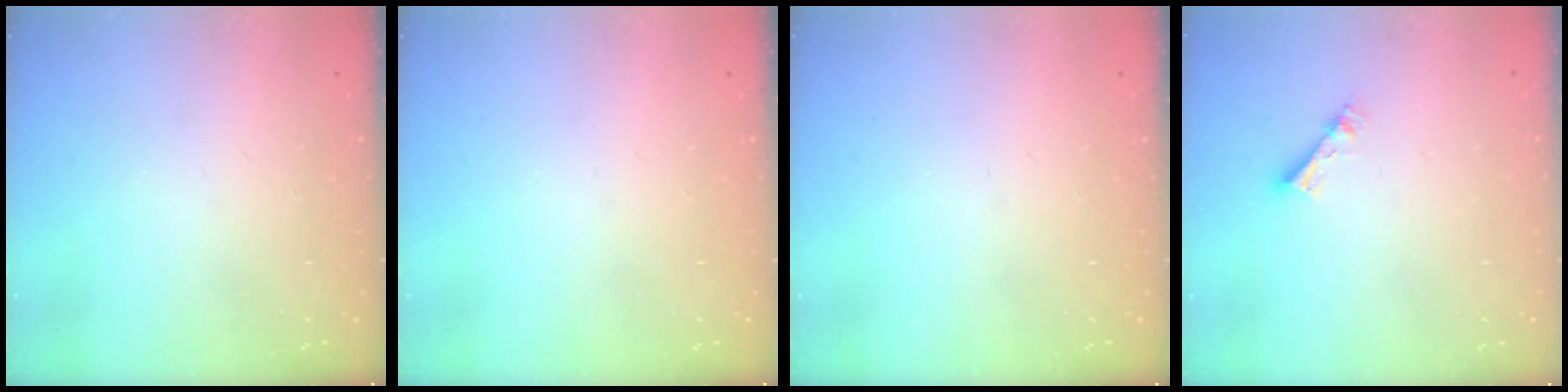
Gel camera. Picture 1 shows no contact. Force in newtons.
{"total": 0.0}
{"total": 0.0}
{"total": 4.6, "press": 4.6, "slide": 0.3}